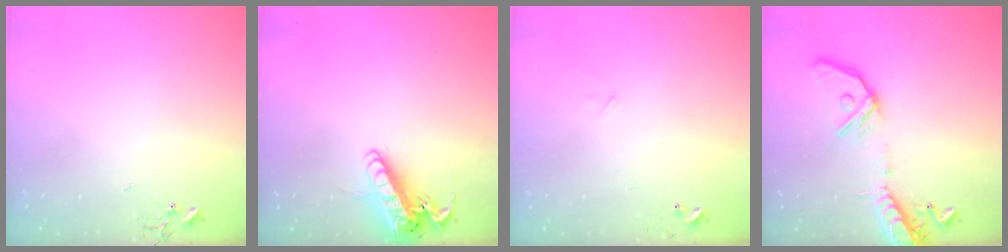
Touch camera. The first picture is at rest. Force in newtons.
{"total": 13.8, "press": 13.6, "slide": 2.4}
{"total": 5.8, "press": 5.8, "slide": 0.5}
{"total": 16.0, "press": 15.7, "slide": 3.1}